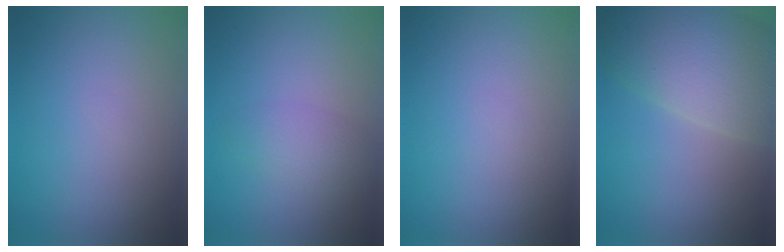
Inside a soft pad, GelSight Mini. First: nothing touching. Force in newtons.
{"total": 2.2, "press": 2.2, "slide": 0.1}
{"total": 0.0}
{"total": 9.6, "press": 9.5, "slide": 0.9}